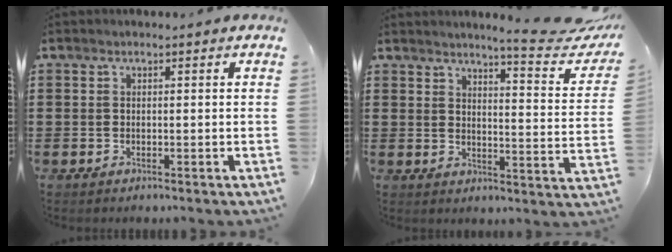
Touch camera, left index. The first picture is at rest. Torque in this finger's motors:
{"motor_torque": [1.07, -1.07, 0.16, 0.05]}